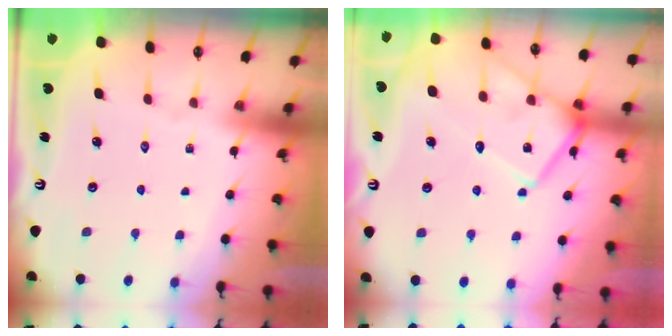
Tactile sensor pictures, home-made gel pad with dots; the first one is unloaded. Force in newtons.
{"total": 16.1, "press": 16.0, "slide": 1.4}